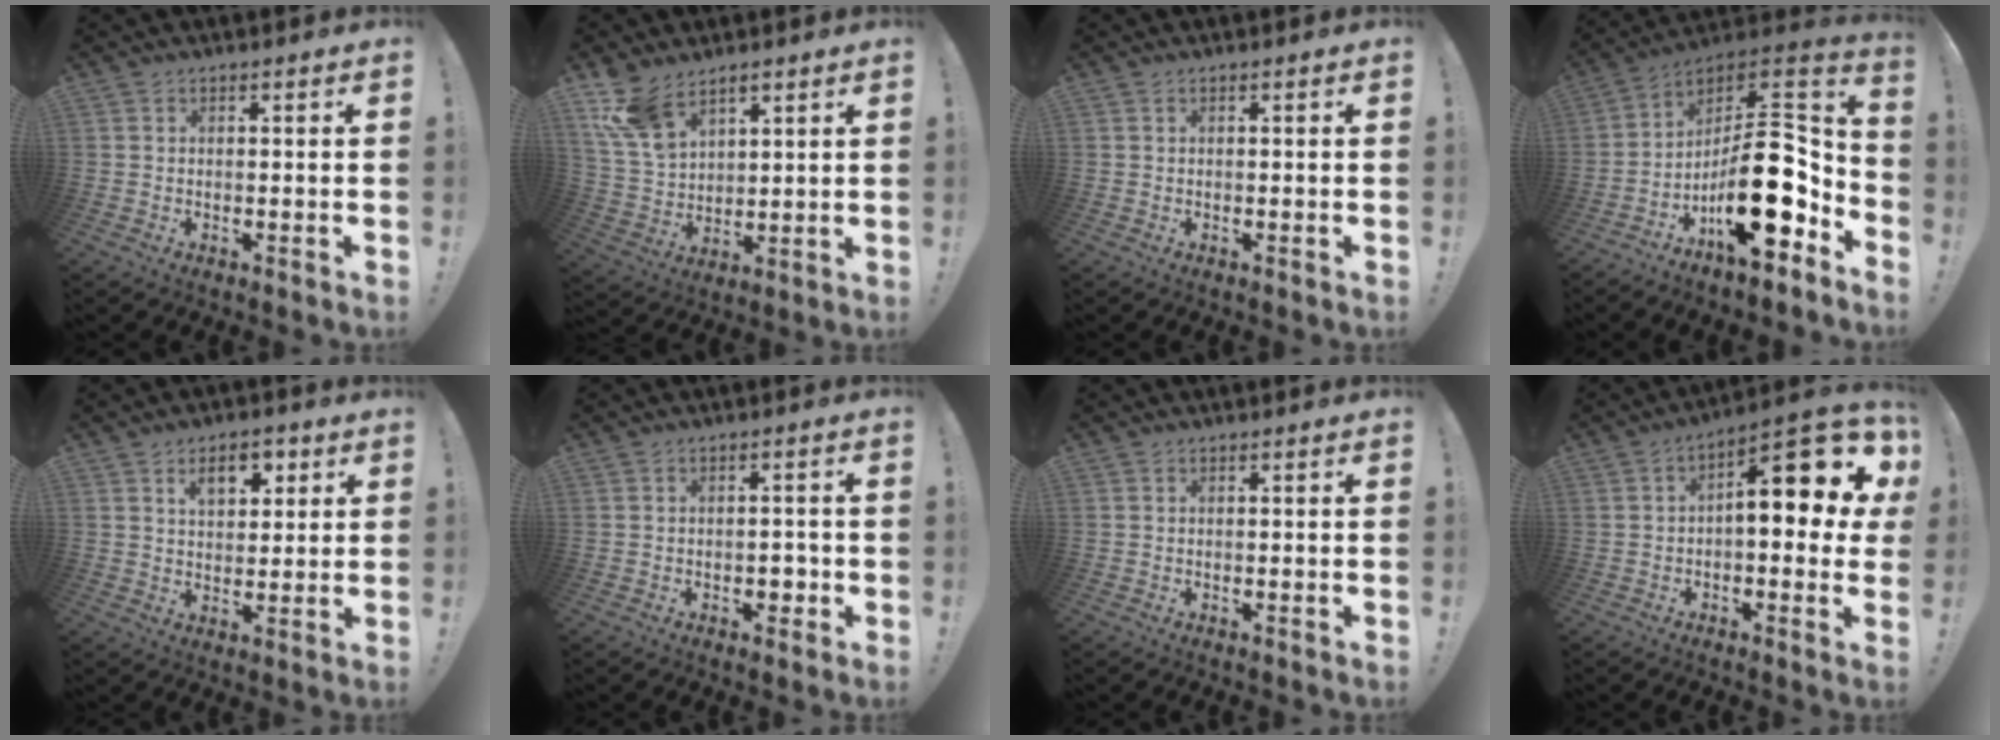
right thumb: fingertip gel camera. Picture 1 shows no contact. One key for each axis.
{"total": 12.3, "fx": 8.3, "fy": 6.7, "fz": 6.2, "tx": -0.132, "ty": -0.040, "tz": 0.164}
{"total": 0.0}
{"total": 22.0, "fx": -5.7, "fy": 9.7, "fz": 19.0, "tx": -0.298, "ty": 0.023, "tz": -0.084}
{"total": 7.9, "fx": 3.5, "fy": 4.8, "fz": 5.2, "tx": -0.064, "ty": -0.003, "tz": 0.059}
{"total": 3.1, "fx": -1.2, "fy": 2.1, "fz": 1.8, "tx": -0.017, "ty": 0.000, "tz": -0.023}
{"total": 0.0}
{"total": 15.2, "fx": 3.3, "fy": 6.0, "fz": 13.6, "tx": -0.184, "ty": -0.017, "tz": 0.049}